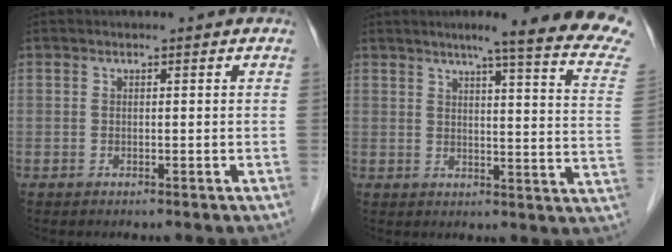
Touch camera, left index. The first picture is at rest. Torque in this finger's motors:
{"motor_torque": [0.89, -1.03, 0.29, 0.04]}